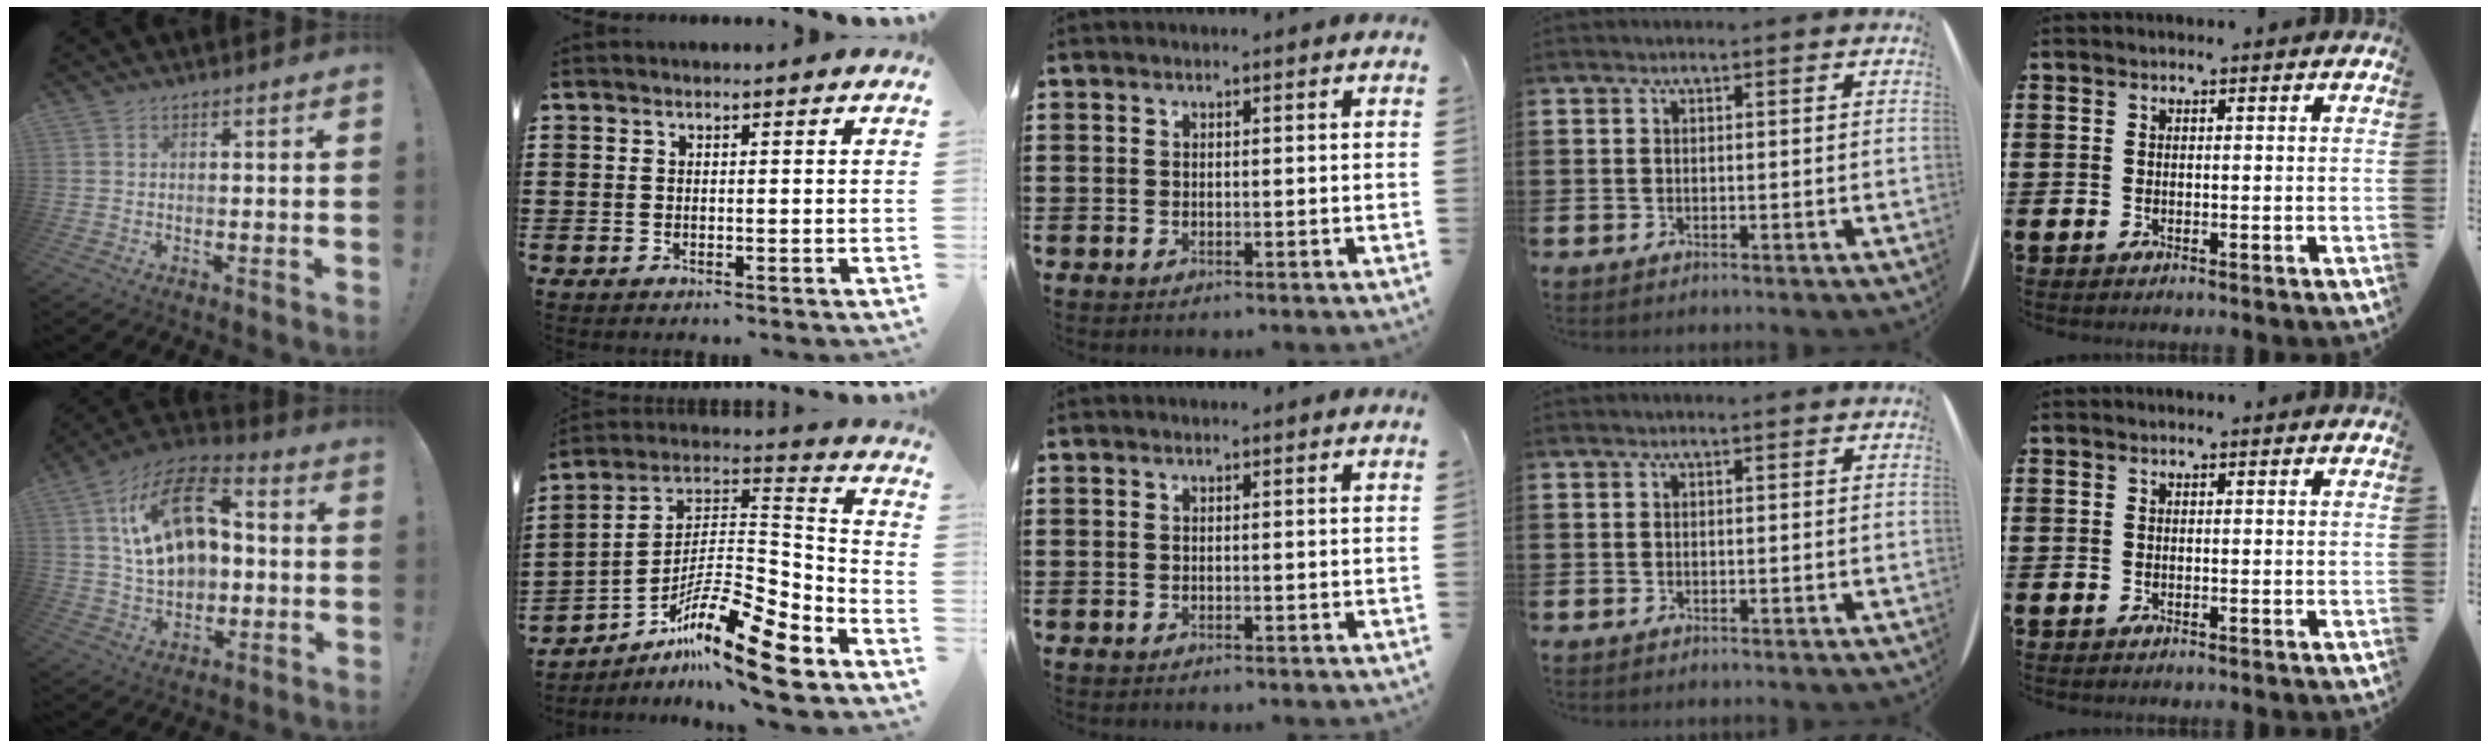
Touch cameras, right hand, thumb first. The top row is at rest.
{"thumb": {"total": 19.4, "force": [4.4, 12.7, 13.9], "torque": [-0.222, -0.008, 0.084]}, "index": {"total": 14.6, "force": [-10.1, 2.7, 10.1], "torque": [-0.162, 0.017, -0.190]}}